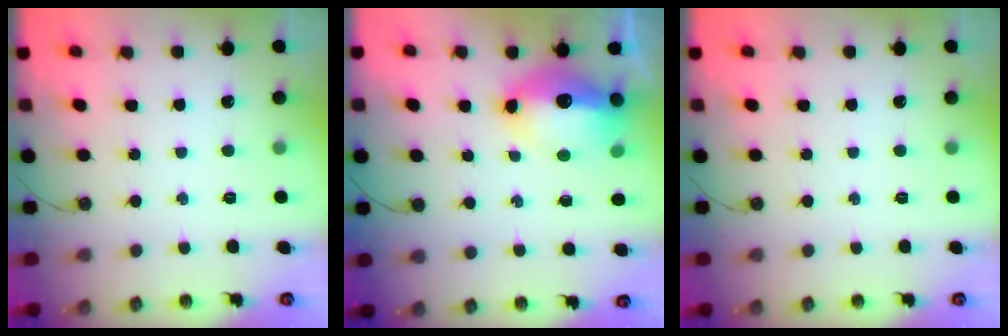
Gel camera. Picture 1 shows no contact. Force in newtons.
{"total": 15.1, "press": 14.4, "slide": 4.4}
{"total": 0.0}